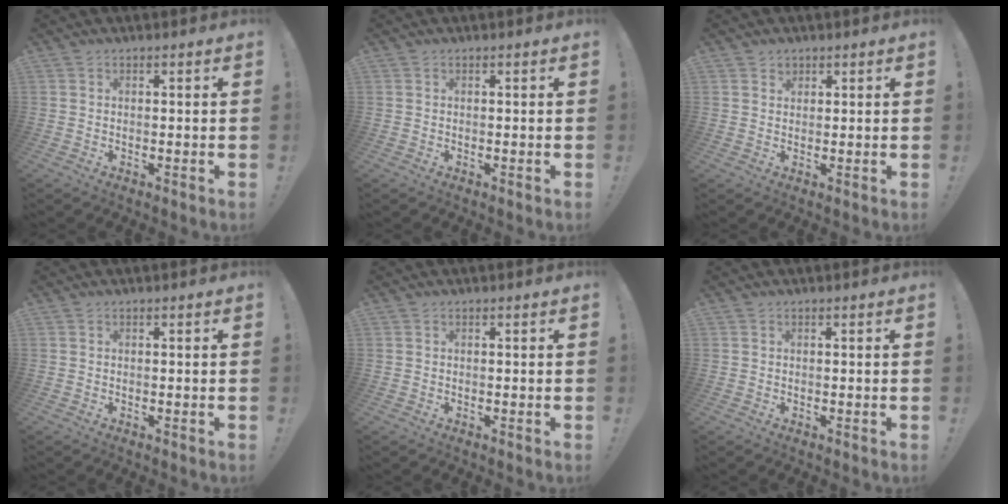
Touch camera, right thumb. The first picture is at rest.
{"total": 0.0}
{"total": 1.6, "force": [1.2, 1.1, 0.1], "torque": [0.012, -0.010, 0.018]}
{"total": 0.0}
{"total": 0.0}
{"total": 0.0}